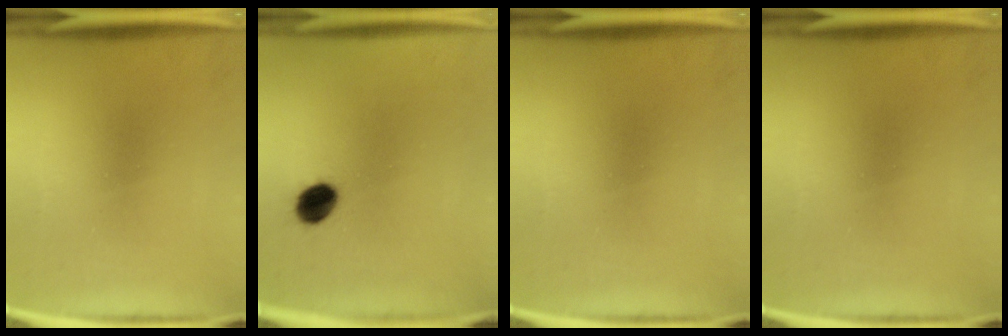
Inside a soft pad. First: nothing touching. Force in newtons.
{"total": 6.4}
{"total": 0.0}
{"total": 0.0}